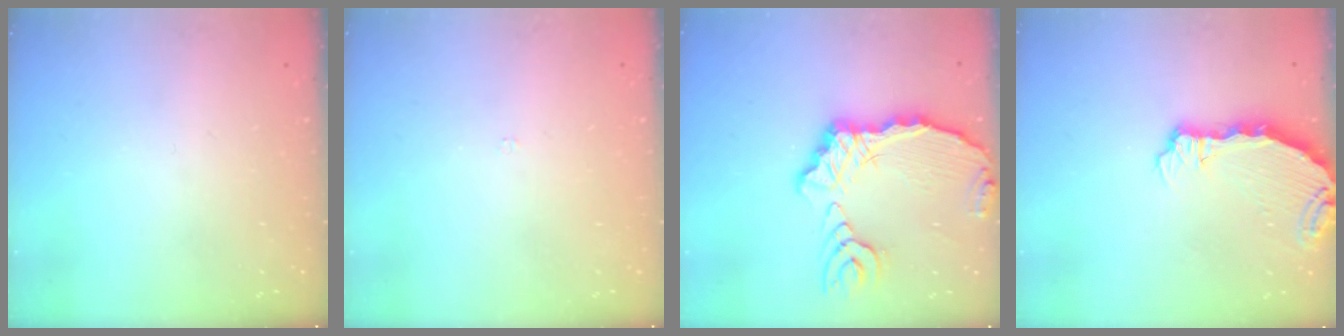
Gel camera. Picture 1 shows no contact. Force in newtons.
{"total": 1.8, "press": 1.7, "slide": 0.3}
{"total": 14.4, "press": 14.3, "slide": 2.0}
{"total": 7.2, "press": 6.0, "slide": 4.0}